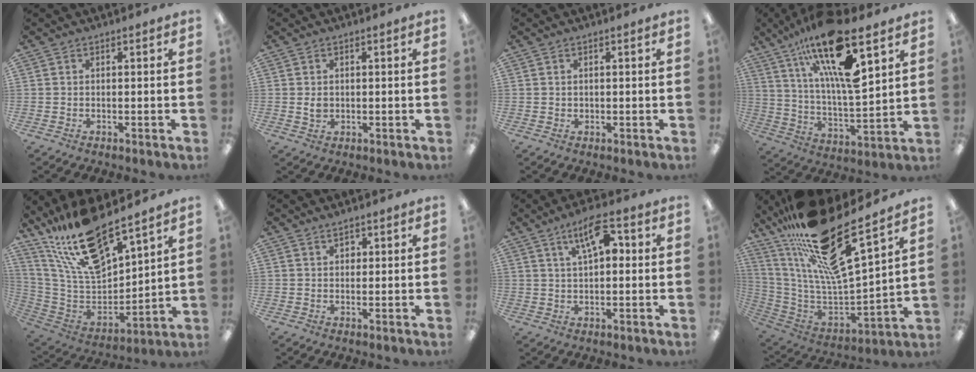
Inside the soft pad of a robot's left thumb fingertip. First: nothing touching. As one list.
[{"total": 2.3, "force": [0.1, 1.7, 1.5], "torque": [-0.023, 0.001, 0.000]}, {"total": 0.7, "force": [0.2, 0.6, 0.1], "torque": [-0.002, 0.005, 0.003]}, {"total": 21.4, "force": [13.4, 5.2, 15.9], "torque": [-0.297, -0.072, 0.214]}, {"total": 18.5, "force": [14.6, 5.7, 9.9], "torque": [-0.203, -0.084, 0.259]}, {"total": 1.9, "force": [1.2, 1.2, 0.9], "torque": [-0.004, -0.003, 0.017]}, {"total": 8.5, "force": [3.6, 3.5, 6.8], "torque": [-0.113, -0.002, 0.059]}, {"total": 24.9, "force": [18.4, 4.6, 16.2], "torque": [-0.300, -0.135, 0.300]}]